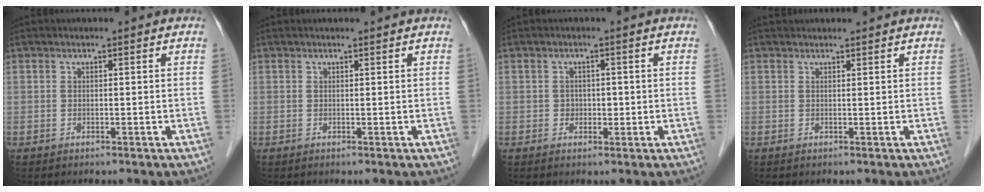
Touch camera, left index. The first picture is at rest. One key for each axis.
{"total": 0.5, "fx": 0.5, "fy": 0.0, "fz": 0.0, "tx": -0.004, "ty": 0.003, "tz": 0.009}
{"total": 1.8, "fx": -0.2, "fy": 1.5, "fz": 0.9, "tx": -0.013, "ty": 0.002, "tz": 0.000}
{"total": 2.3, "fx": 2.2, "fy": 0.4, "fz": 0.3, "tx": -0.004, "ty": 0.025, "tz": 0.033}